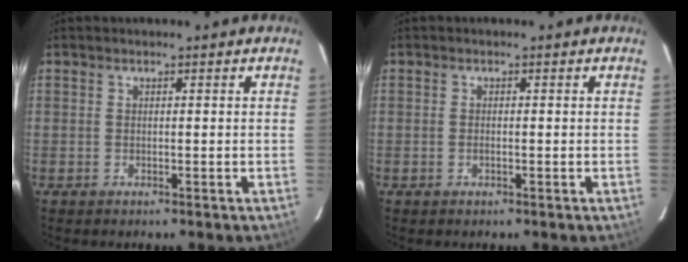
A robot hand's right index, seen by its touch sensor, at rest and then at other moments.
{"total": 0.5, "force": [-0.2, 0.2, 0.4], "torque": [-0.009, 0.001, -0.005]}